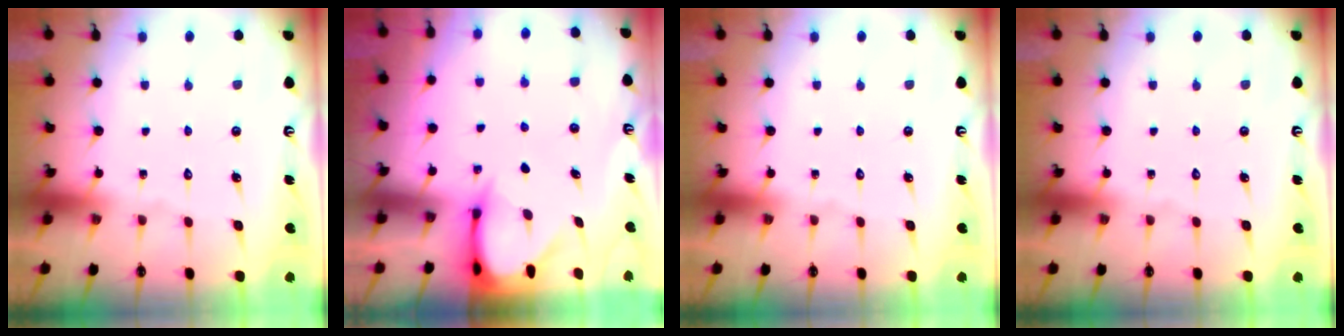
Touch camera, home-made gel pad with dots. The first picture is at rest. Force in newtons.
{"total": 3.4, "press": 3.4, "slide": 0.3}
{"total": 0.0}
{"total": 0.0}